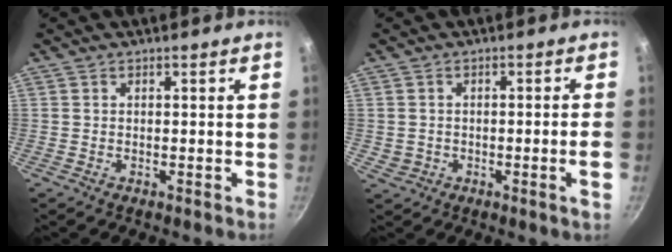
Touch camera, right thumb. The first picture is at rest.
{"total": 4.0, "force": [-0.7, 0.9, 3.9], "torque": [-0.058, 0.017, -0.001]}